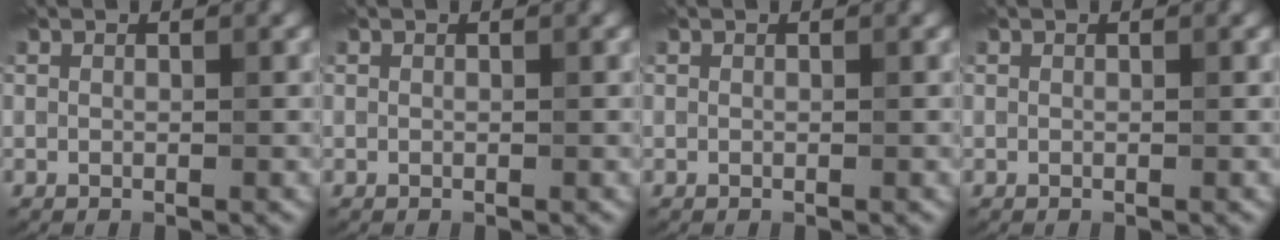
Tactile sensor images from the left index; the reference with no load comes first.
{"total": 0.0}
{"total": 0.0}
{"total": 0.0}